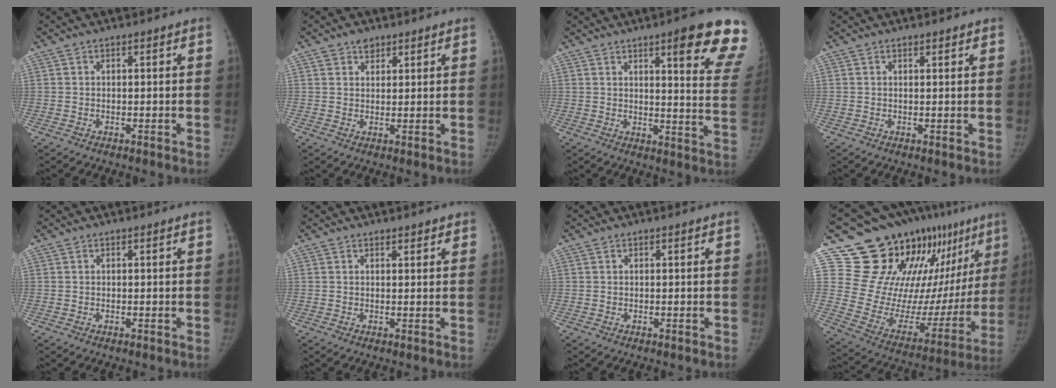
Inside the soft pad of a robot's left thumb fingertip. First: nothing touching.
{"total": 2.6, "force": [1.8, 1.7, 0.7], "torque": [0.008, -0.011, 0.029]}
{"total": 17.0, "force": [10.7, 2.4, 13.0], "torque": [-0.139, -0.051, 0.121]}
{"total": 1.1, "force": [1.0, 0.4, 0.5], "torque": [-0.002, -0.003, 0.013]}
{"total": 0.0}
{"total": 1.7, "force": [1.4, 0.7, 0.6], "torque": [0.002, -0.006, 0.017]}
{"total": 0.0}
{"total": 26.1, "force": [18.3, 12.6, 13.8], "torque": [-0.150, -0.082, 0.280]}